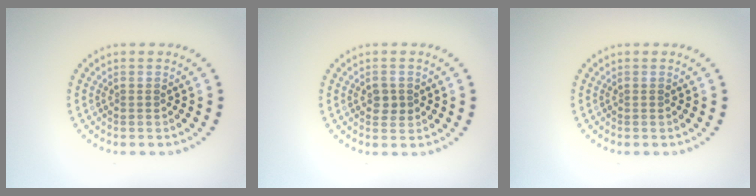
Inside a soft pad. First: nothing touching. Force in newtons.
{"total": 1.5, "press": 1.5, "slide": 0.1}
{"total": 0.0}